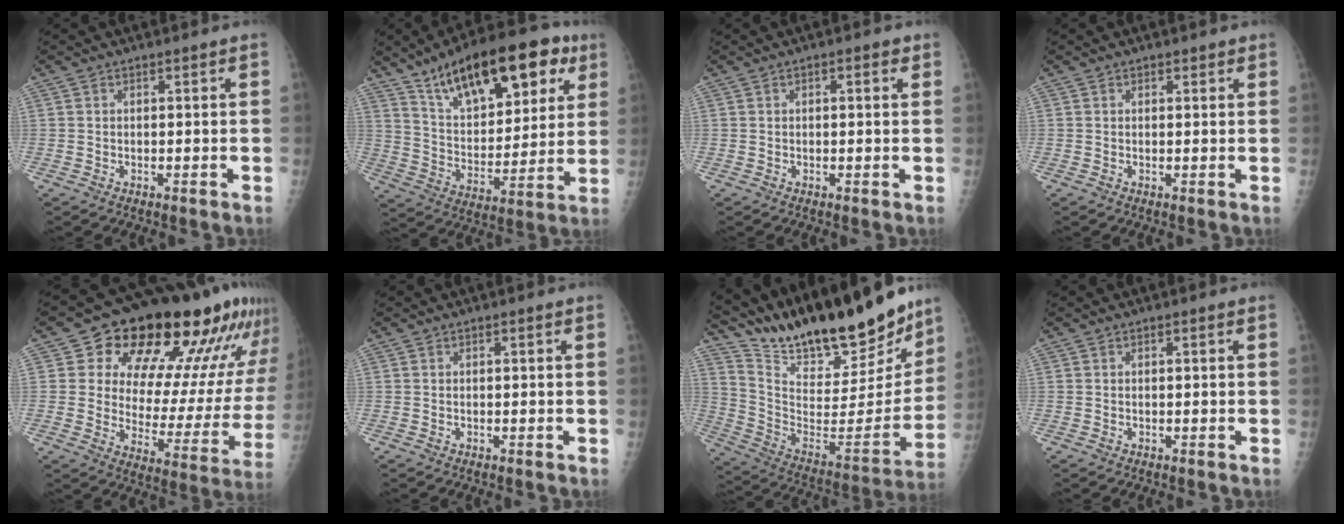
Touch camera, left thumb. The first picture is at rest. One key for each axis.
{"total": 24.1, "fx": 13.3, "fy": 10.8, "fz": 17.0, "tx": -0.221, "ty": -0.025, "tz": 0.220}
{"total": 1.8, "fx": 0.7, "fy": 0.8, "fz": 1.5, "tx": -0.016, "ty": 0.002, "tz": 0.006}
{"total": 0.9, "fx": 0.7, "fy": 0.5, "fz": 0.3, "tx": 0.004, "ty": -0.004, "tz": 0.005}
{"total": 25.9, "fx": 16.5, "fy": 12.2, "fz": 15.9, "tx": -0.180, "ty": -0.052, "tz": 0.228}
{"total": 0.0}
{"total": 27.6, "fx": 23.3, "fy": 6.8, "fz": 13.2, "tx": -0.187, "ty": -0.109, "tz": 0.374}
{"total": 0.0}